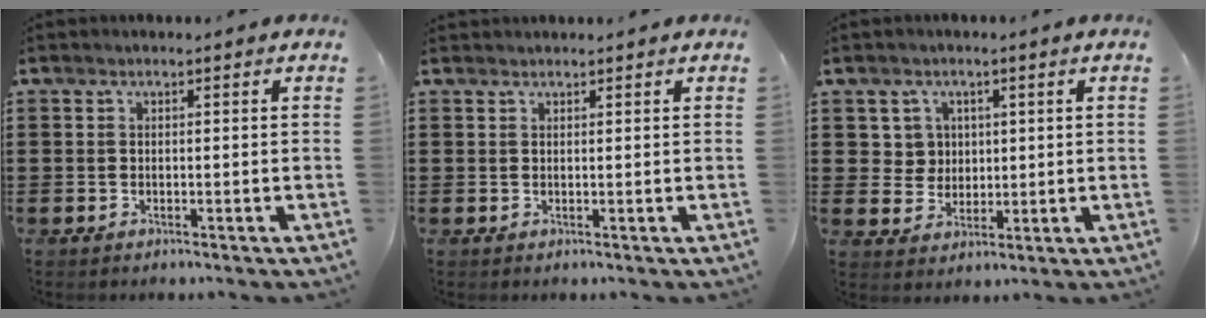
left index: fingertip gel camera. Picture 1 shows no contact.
{"total": 0.9, "force": [0.9, 0.0, 0.1], "torque": [-0.005, -0.002, 0.019]}
{"total": 3.7, "force": [1.3, 3.5, 0.7], "torque": [-0.033, 0.011, 0.022]}